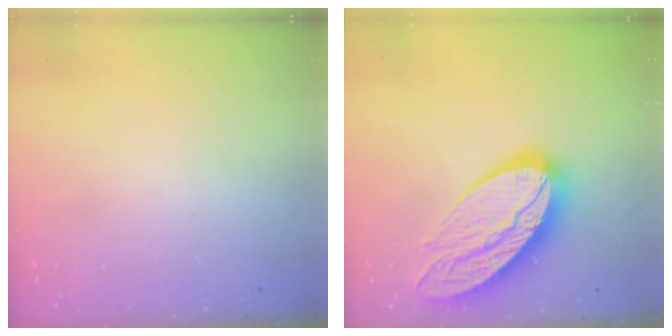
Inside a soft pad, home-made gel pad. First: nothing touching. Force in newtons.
{"total": 20.3, "press": 20.2, "slide": 1.6}